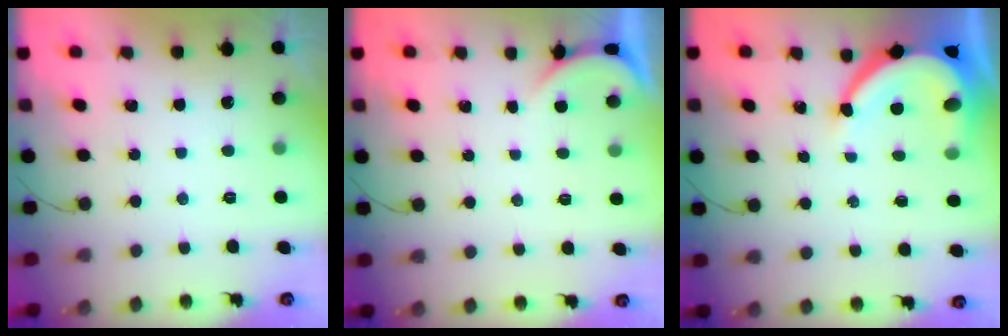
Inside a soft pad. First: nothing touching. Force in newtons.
{"total": 0.8, "press": 0.7, "slide": 0.2}
{"total": 10.5, "press": 10.4, "slide": 1.4}